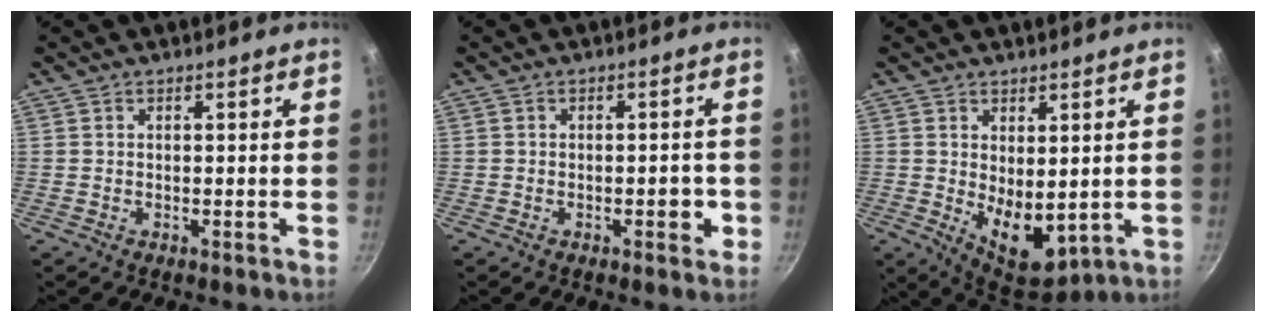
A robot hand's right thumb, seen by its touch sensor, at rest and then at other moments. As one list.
[{"total": 3.3, "force": [-1.0, 1.8, 2.6], "torque": [-0.016, 0.013, -0.014]}, {"total": 9.4, "force": [0.5, 5.3, 7.8], "torque": [-0.093, -0.030, 0.027]}]